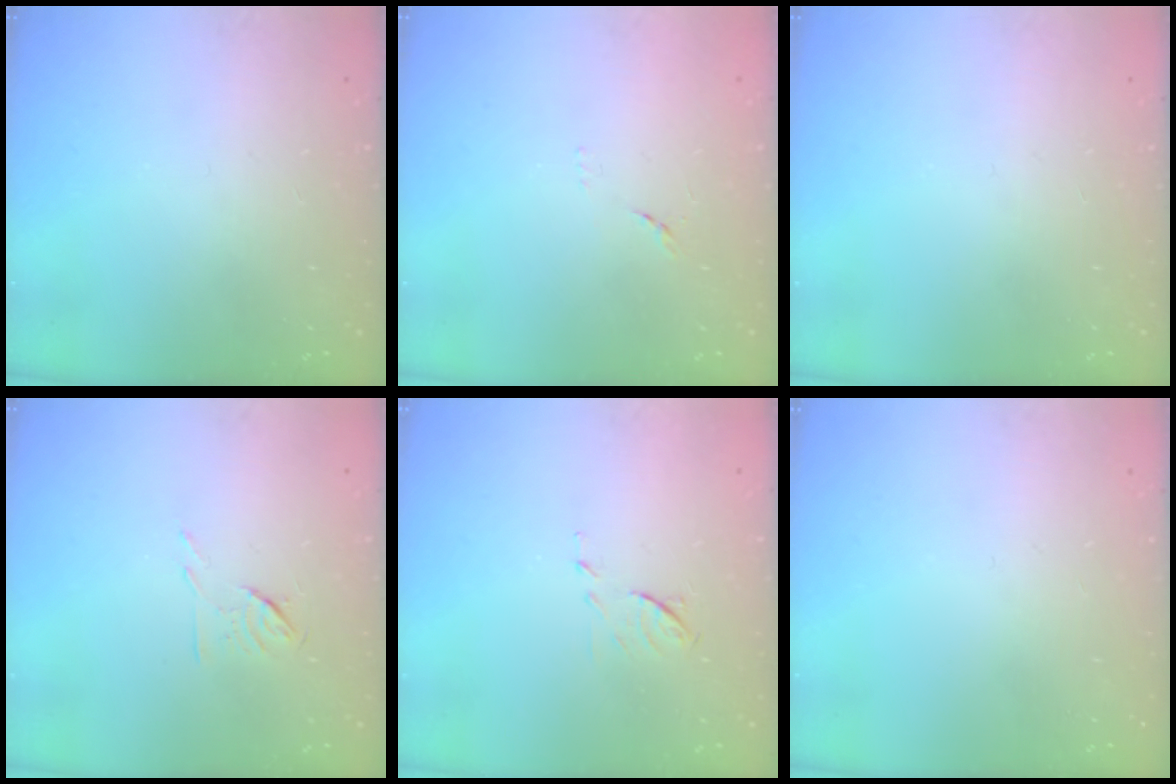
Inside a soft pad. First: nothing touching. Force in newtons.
{"total": 7.6, "press": 7.6, "slide": 0.7}
{"total": 0.0}
{"total": 5.8, "press": 5.7, "slide": 1.2}
{"total": 6.2, "press": 6.2, "slide": 0.9}
{"total": 0.0}